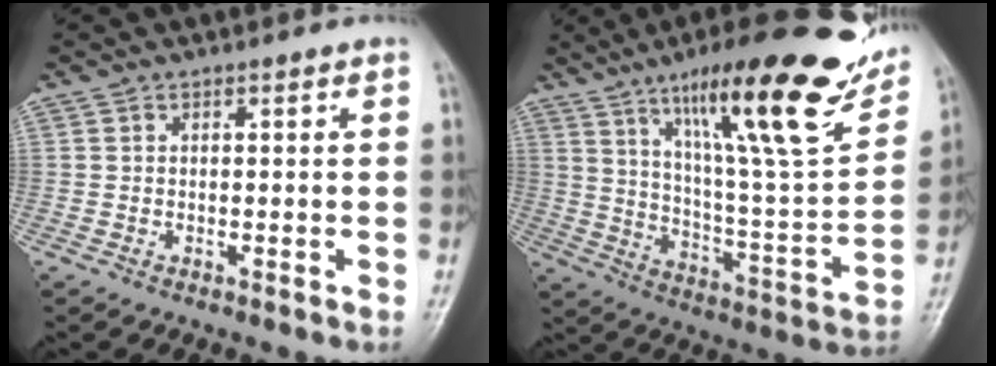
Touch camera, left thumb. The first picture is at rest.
{"total": 28.5, "force": [16.9, 5.6, 22.2], "torque": [-0.306, -0.056, 0.271]}